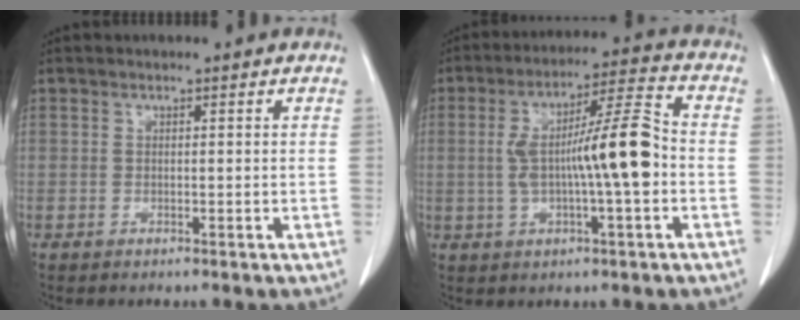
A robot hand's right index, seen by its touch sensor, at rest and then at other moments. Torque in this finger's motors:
{"motor_torque": [0.76, -0.18, 0.38, 0.15]}